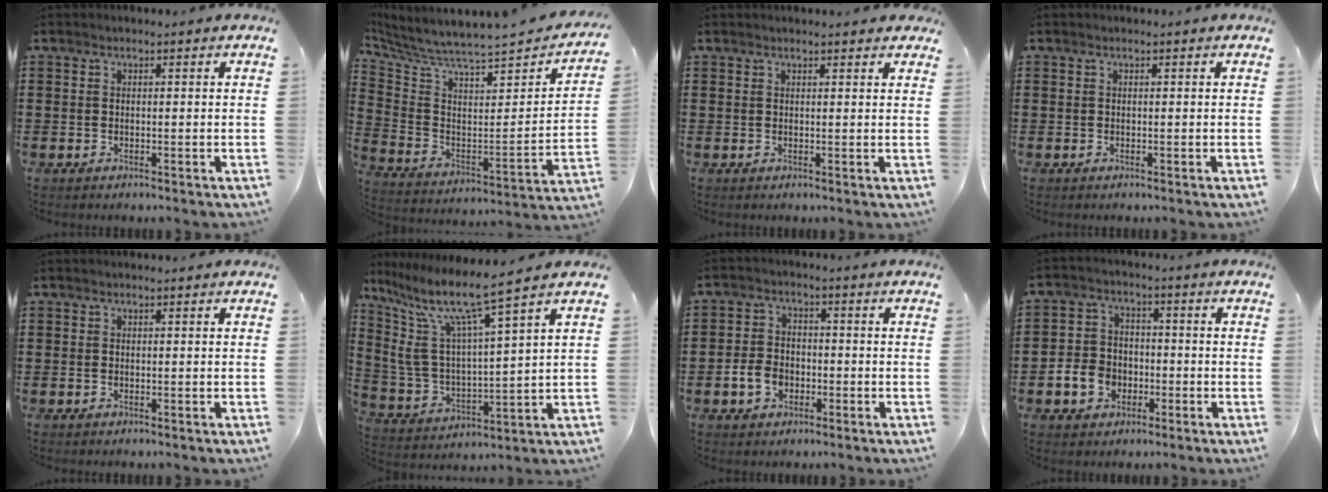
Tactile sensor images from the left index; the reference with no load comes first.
{"total": 5.5, "force": [4.9, 0.0, 2.4], "torque": [-0.078, -0.059, 0.075]}
{"total": 1.0, "force": [0.9, 0.2, 0.4], "torque": [-0.008, 0.002, 0.018]}
{"total": 0.0}
{"total": 0.0}
{"total": 10.7, "force": [7.6, 1.5, 7.3], "torque": [-0.180, -0.053, 0.122]}
{"total": 4.7, "force": [-1.8, 3.4, 2.7], "torque": [-0.065, 0.004, -0.037]}
{"total": 6.0, "force": [-2.3, 5.0, 2.5], "torque": [-0.067, 0.013, -0.045]}